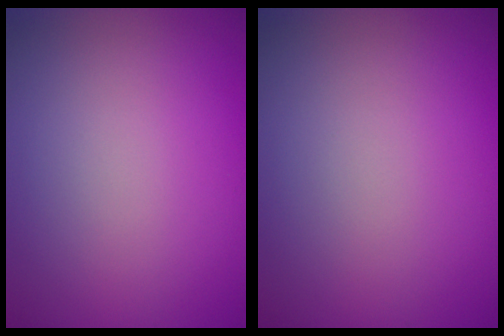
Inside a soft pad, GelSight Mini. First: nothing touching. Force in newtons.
{"total": 0.0}